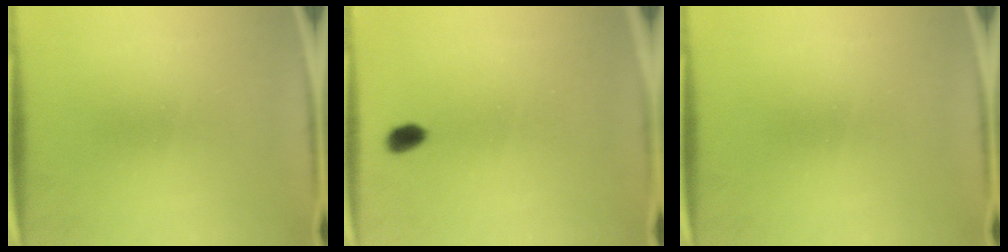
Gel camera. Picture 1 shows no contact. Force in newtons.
{"total": 2.4}
{"total": 0.0}